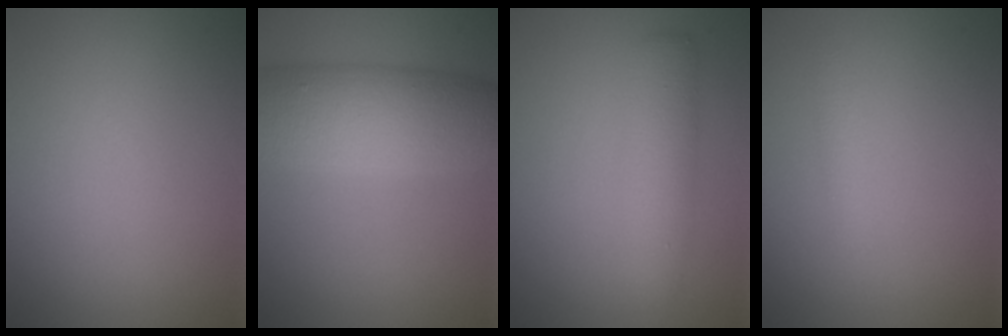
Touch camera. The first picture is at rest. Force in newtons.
{"total": 8.4, "press": 8.4, "slide": 0.2}
{"total": 2.9, "press": 2.9, "slide": 0.1}
{"total": 1.0, "press": 1.0, "slide": 0.0}